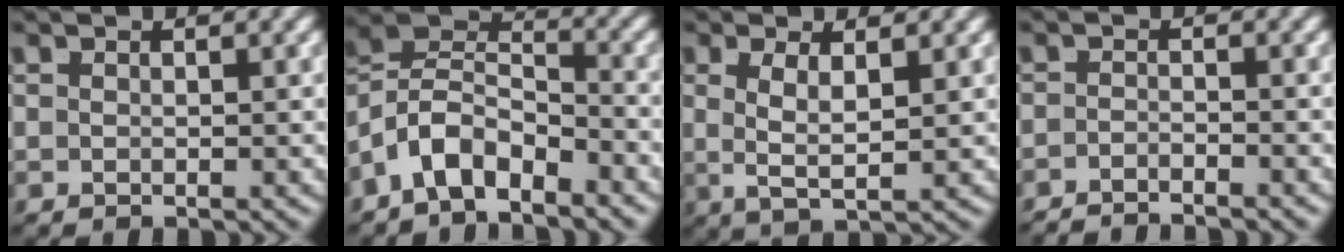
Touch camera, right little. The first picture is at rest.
{"total": 8.4, "force": [-1.3, 6.9, 4.7], "torque": [-0.100, -0.022, -0.027]}
{"total": 3.5, "force": [0.3, 1.3, 3.2], "torque": [-0.063, -0.008, 0.011]}
{"total": 3.1, "force": [-3.1, -0.1, -0.1], "torque": [0.004, -0.015, -0.049]}